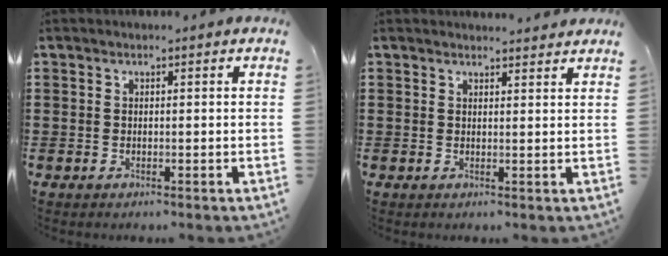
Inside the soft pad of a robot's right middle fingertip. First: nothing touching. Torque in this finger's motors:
{"motor_torque": [-2.14, 0.00, -0.11, -0.04]}